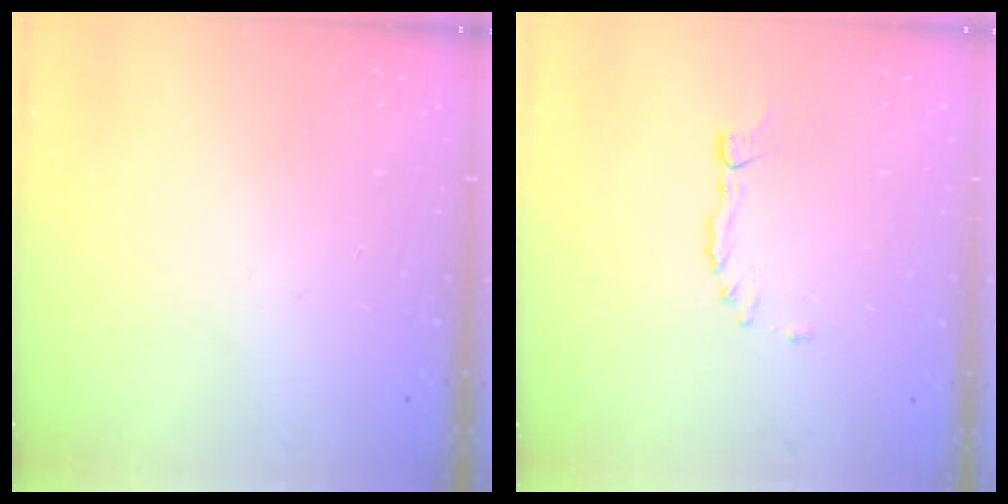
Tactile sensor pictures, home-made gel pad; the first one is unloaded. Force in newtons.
{"total": 2.3, "press": 2.3, "slide": 0.2}